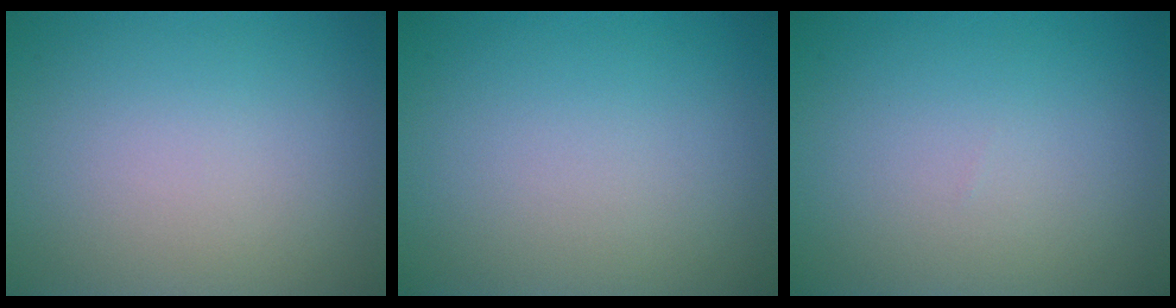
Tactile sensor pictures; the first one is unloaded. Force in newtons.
{"total": 0.0}
{"total": 0.0}